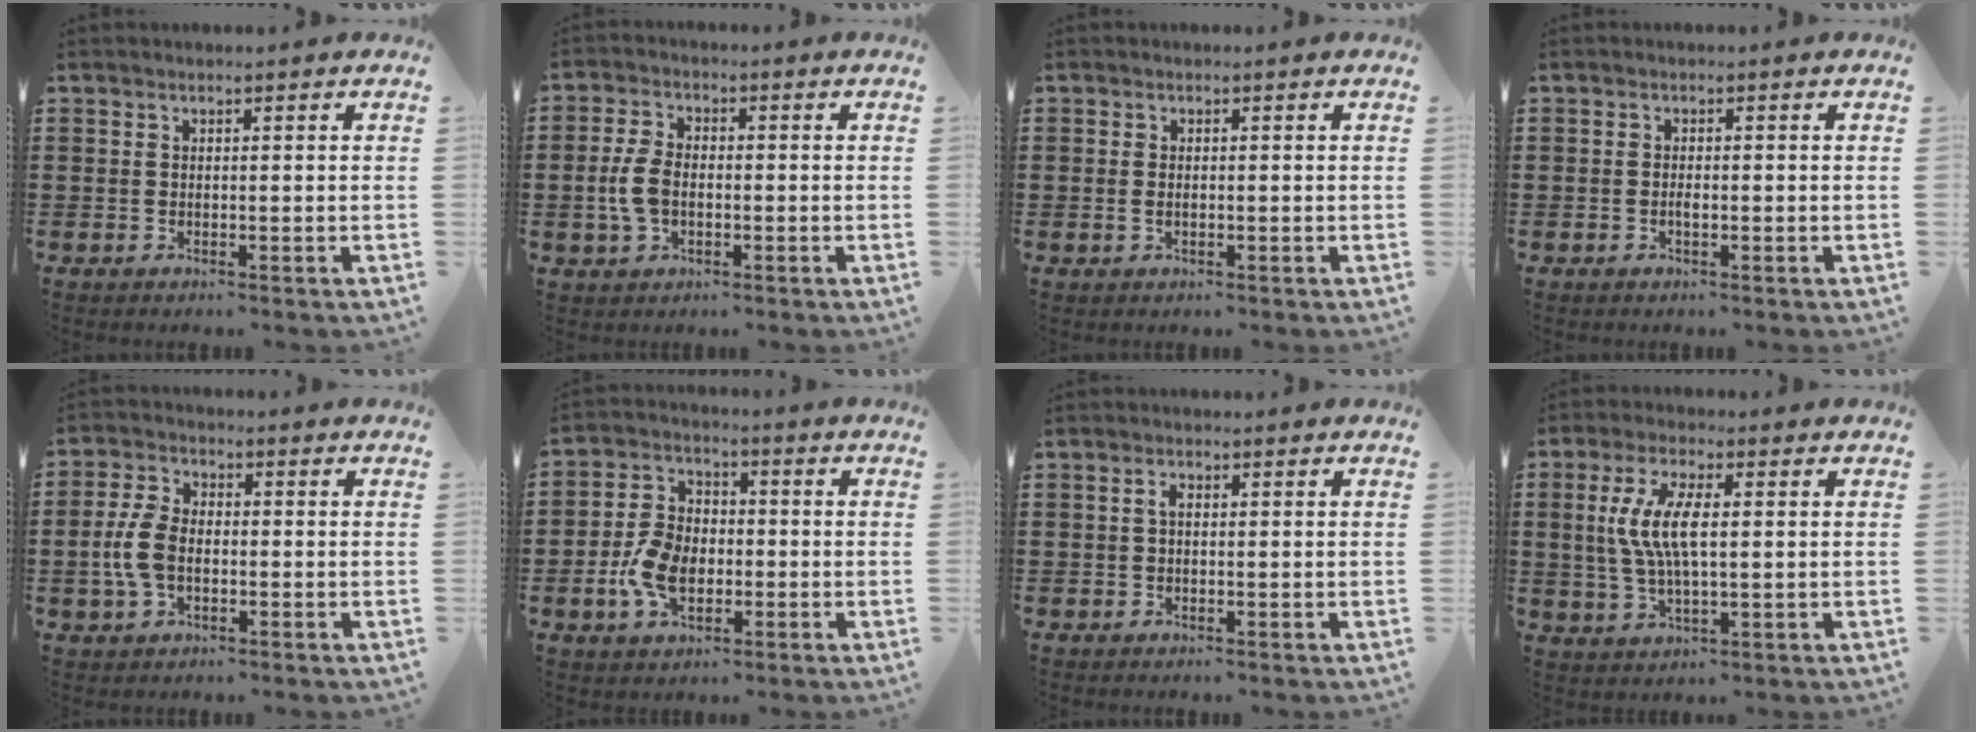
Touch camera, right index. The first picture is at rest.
{"total": 5.1, "force": [-0.8, 2.9, 4.0], "torque": [-0.105, -0.005, -0.022]}
{"total": 0.9, "force": [-0.2, 0.4, 0.8], "torque": [-0.017, 0.001, -0.004]}
{"total": 1.1, "force": [-0.4, 0.4, 1.0], "torque": [-0.020, -0.002, -0.006]}
{"total": 6.0, "force": [-1.1, 3.5, 4.7], "torque": [-0.130, -0.008, -0.030]}
{"total": 7.7, "force": [-1.9, 5.0, 5.6], "torque": [-0.133, 0.006, -0.041]}
{"total": 1.2, "force": [0.1, 0.5, 1.1], "torque": [-0.022, 0.003, 0.000]}
{"total": 8.0, "force": [0.8, 2.8, 7.5], "torque": [-0.170, 0.000, 0.005]}